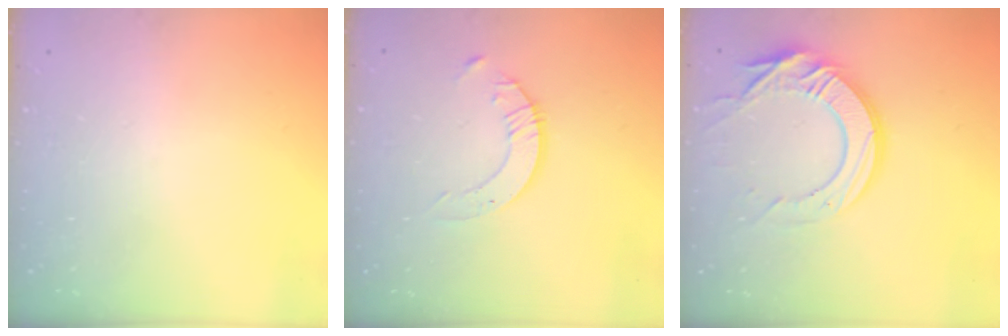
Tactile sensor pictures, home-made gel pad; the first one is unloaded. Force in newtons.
{"total": 3.3, "press": 3.3, "slide": 0.3}
{"total": 15.8, "press": 15.7, "slide": 1.7}